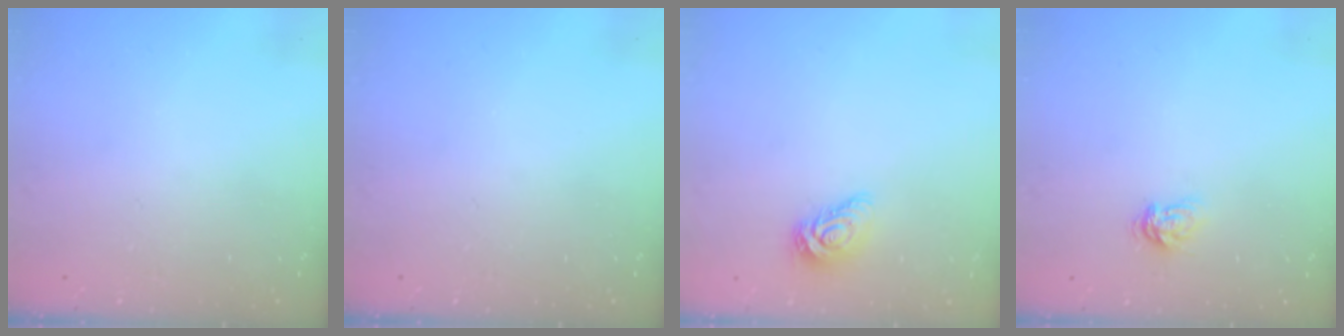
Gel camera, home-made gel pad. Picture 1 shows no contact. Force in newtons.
{"total": 0.0}
{"total": 7.9, "press": 7.9, "slide": 0.3}
{"total": 4.8, "press": 4.8, "slide": 0.7}